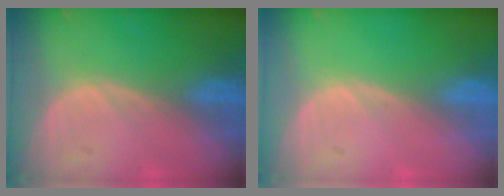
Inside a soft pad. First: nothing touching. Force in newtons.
{"total": 0.0}